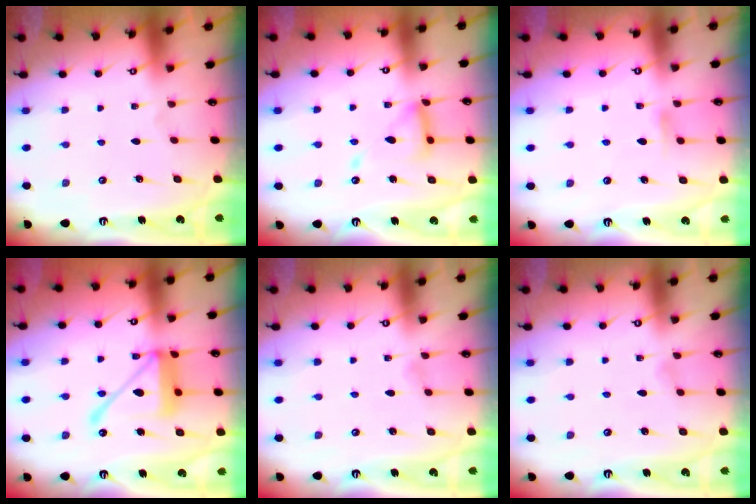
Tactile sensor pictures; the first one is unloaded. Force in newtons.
{"total": 12.7, "press": 12.7, "slide": 1.3}
{"total": 4.3, "press": 4.3, "slide": 0.5}
{"total": 15.2, "press": 15.1, "slide": 1.5}
{"total": 1.9, "press": 1.9, "slide": 0.2}
{"total": 1.9, "press": 1.9, "slide": 0.2}